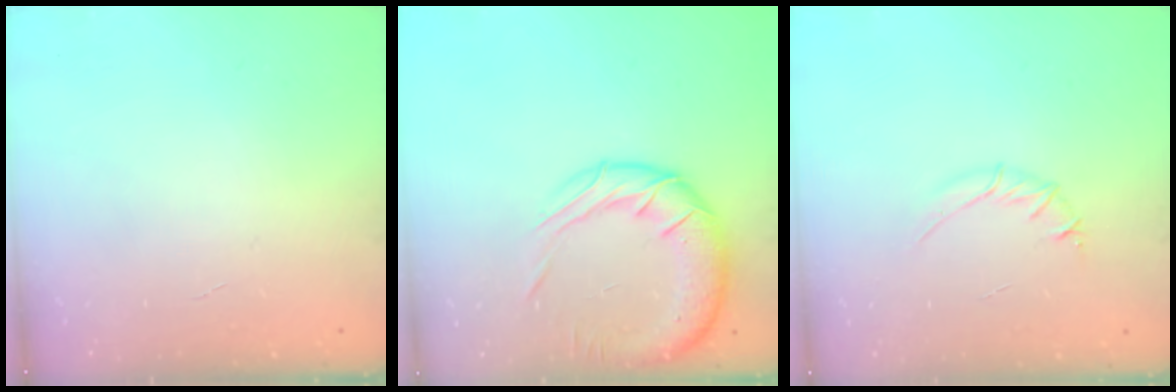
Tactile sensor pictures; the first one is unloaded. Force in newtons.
{"total": 16.0, "press": 15.7, "slide": 2.9}
{"total": 3.7, "press": 3.5, "slide": 1.0}